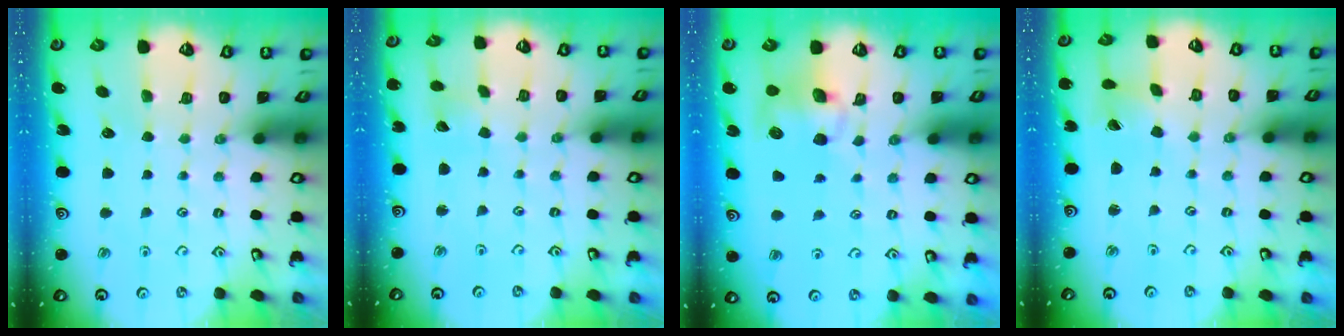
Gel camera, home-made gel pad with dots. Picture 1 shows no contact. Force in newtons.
{"total": 2.9, "press": 2.9, "slide": 0.3}
{"total": 8.2, "press": 8.1, "slide": 1.3}
{"total": 1.6, "press": 1.5, "slide": 0.3}